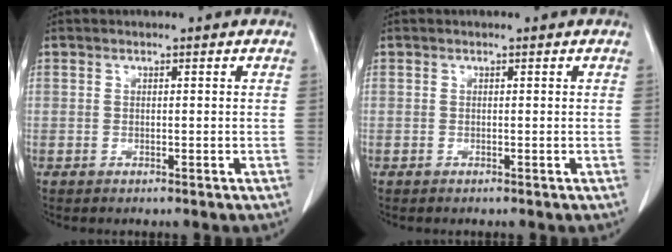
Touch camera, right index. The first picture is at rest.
{"total": 0.0}